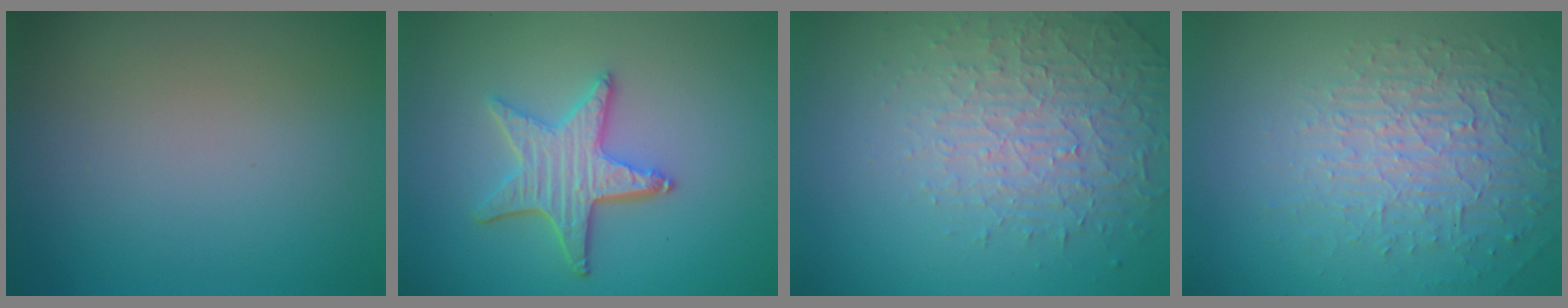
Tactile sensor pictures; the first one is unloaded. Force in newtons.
{"total": 4.3, "press": 3.7, "slide": 2.2}
{"total": 4.5, "press": 3.1, "slide": 3.3}
{"total": 4.6, "press": 3.1, "slide": 3.4}